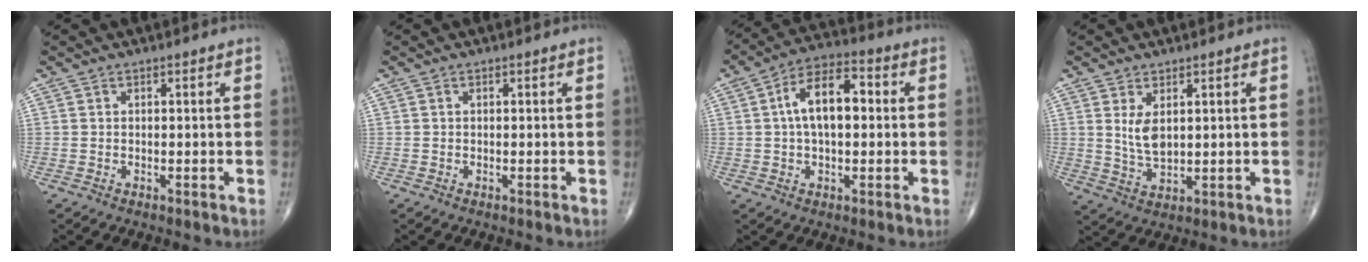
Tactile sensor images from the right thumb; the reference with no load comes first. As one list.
[{"total": 0.0}, {"total": 11.4, "force": [1.3, 6.0, 9.6], "torque": [-0.161, 0.026, 0.015]}, {"total": 5.1, "force": [1.6, 2.6, 4.1], "torque": [-0.073, -0.017, 0.042]}]